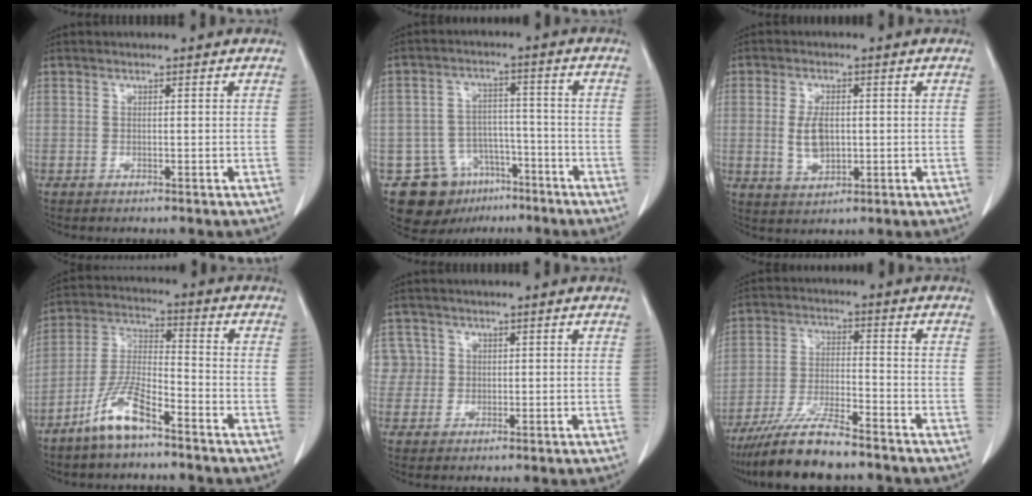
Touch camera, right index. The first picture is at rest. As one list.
[{"total": 11.0, "force": [-6.5, 8.2, 3.4], "torque": [-0.057, 0.028, -0.094]}, {"total": 4.9, "force": [0.2, 2.6, 4.1], "torque": [-0.087, -0.001, 0.012]}, {"total": 8.9, "force": [-6.1, 2.0, 6.2], "torque": [-0.139, -0.006, -0.123]}, {"total": 3.8, "force": [1.1, 3.6, -0.4], "torque": [0.027, 0.011, 0.018]}, {"total": 9.0, "force": [-7.8, 1.2, 4.4], "torque": [-0.083, -0.022, -0.142]}]